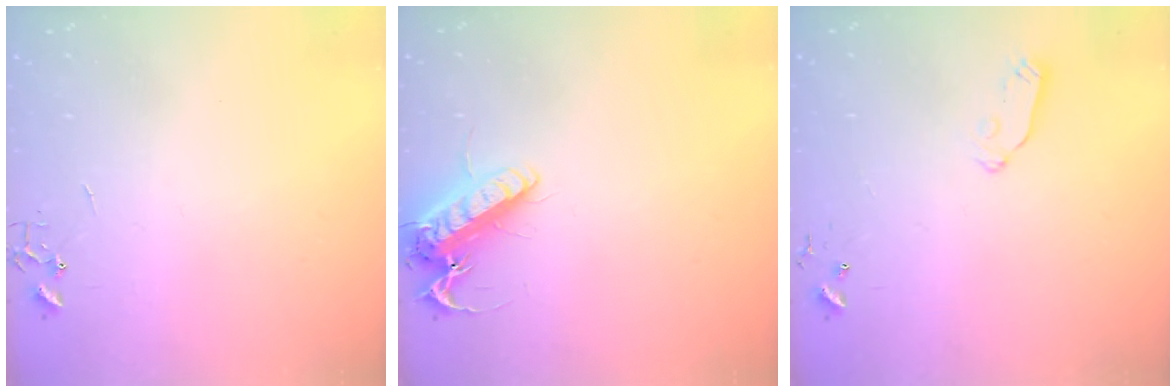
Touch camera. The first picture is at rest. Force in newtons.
{"total": 13.5, "press": 13.3, "slide": 2.1}
{"total": 6.0, "press": 6.0, "slide": 0.5}